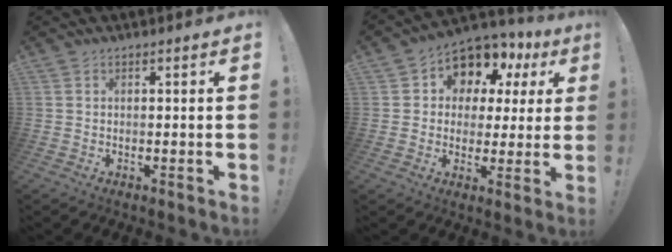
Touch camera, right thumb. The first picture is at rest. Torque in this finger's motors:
{"motor_torque": [0.80, 2.41, 0.31, -0.18, 0.00]}